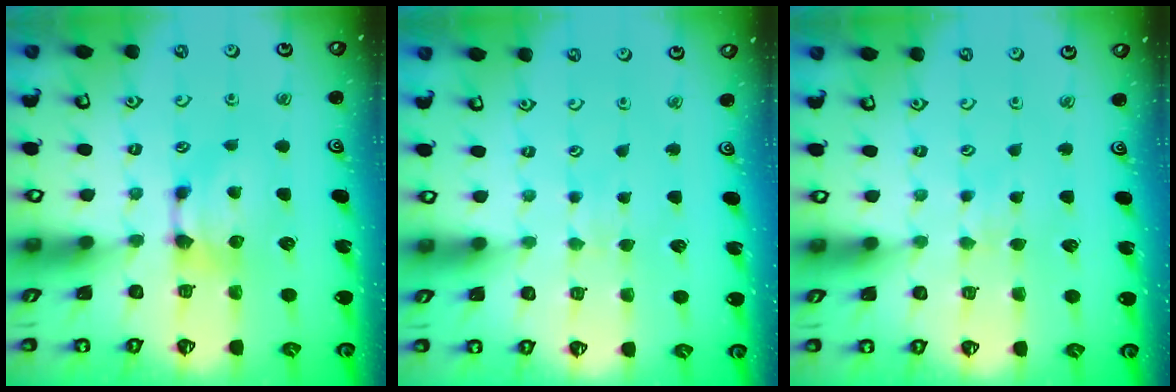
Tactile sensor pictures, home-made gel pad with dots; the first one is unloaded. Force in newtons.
{"total": 3.3, "press": 3.3, "slide": 0.1}
{"total": 3.7, "press": 3.7, "slide": 0.4}